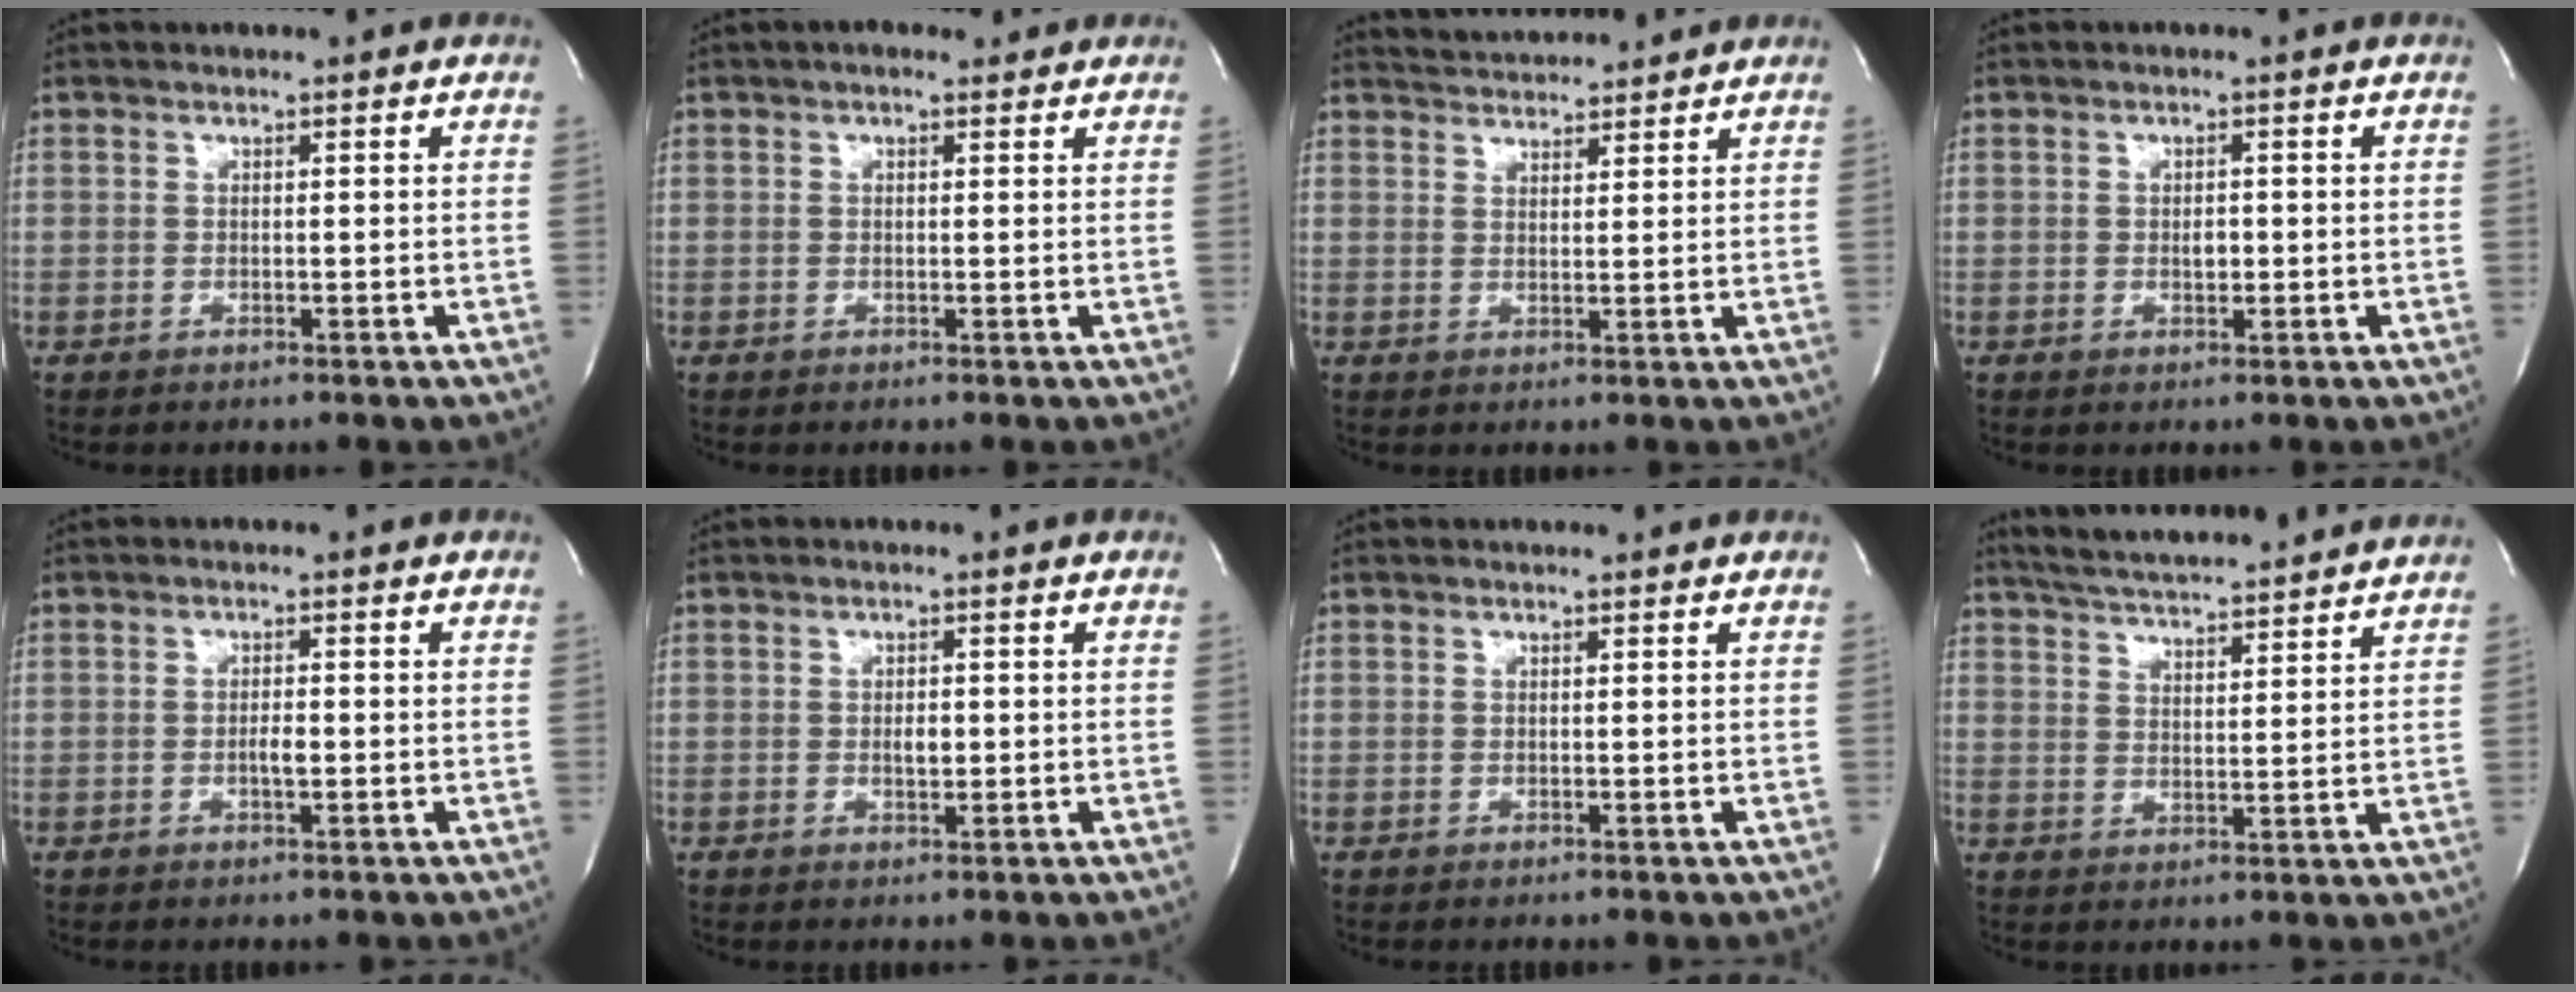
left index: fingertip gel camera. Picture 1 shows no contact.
{"total": 2.7, "force": [2.0, 1.3, 1.4], "torque": [-0.020, 0.021, 0.023]}
{"total": 6.6, "force": [6.5, 1.0, 1.1], "torque": [-0.021, 0.024, 0.093]}
{"total": 1.5, "force": [-0.2, 0.8, 1.2], "torque": [-0.023, 0.001, -0.002]}
{"total": 1.7, "force": [-0.5, 0.4, 1.6], "torque": [-0.031, 0.000, -0.009]}
{"total": 1.8, "force": [-0.1, 0.9, 1.6], "torque": [-0.030, 0.000, -0.001]}
{"total": 0.6, "force": [0.6, 0.1, 0.1], "torque": [-0.007, 0.000, 0.004]}
{"total": 17.5, "force": [16.1, 1.4, 6.7], "torque": [-0.116, 0.027, 0.230]}